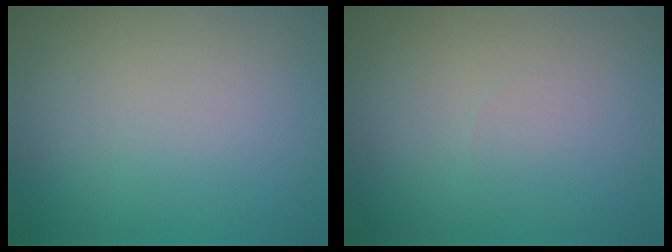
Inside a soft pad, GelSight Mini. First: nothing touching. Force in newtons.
{"total": 0.0}